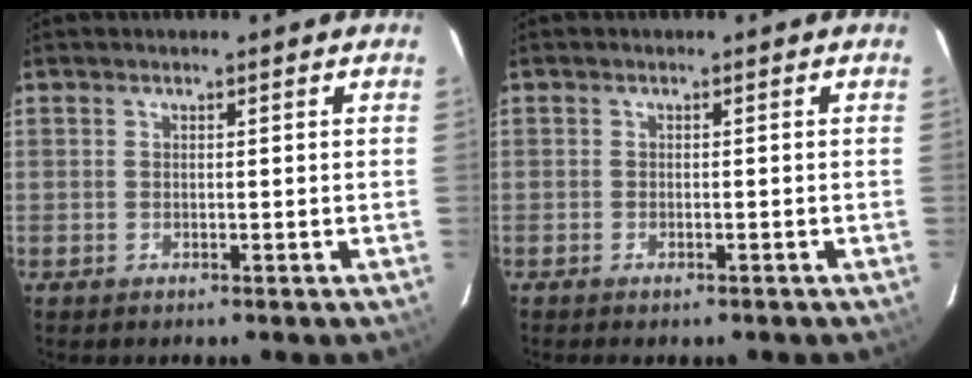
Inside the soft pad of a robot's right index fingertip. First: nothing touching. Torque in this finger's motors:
{"motor_torque": [0.42, -0.77, 0.27, 0.05]}